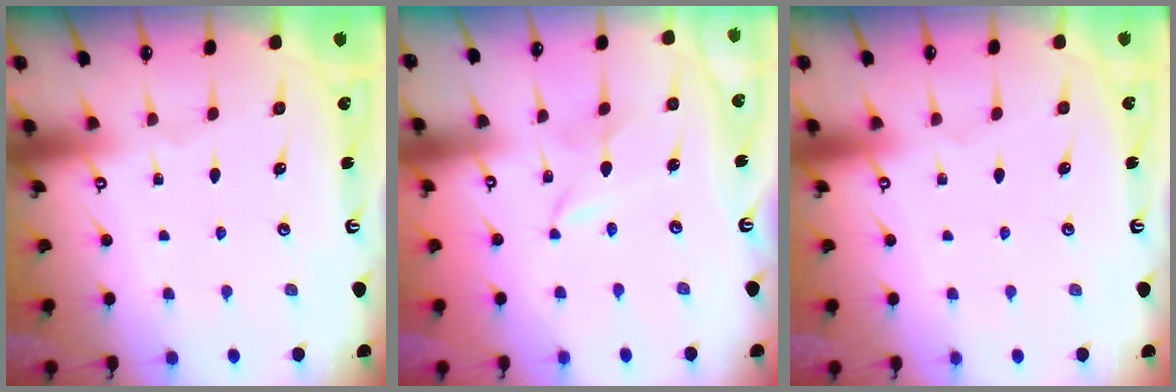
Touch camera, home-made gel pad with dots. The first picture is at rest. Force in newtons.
{"total": 1.7, "press": 1.7, "slide": 0.2}
{"total": 0.0}